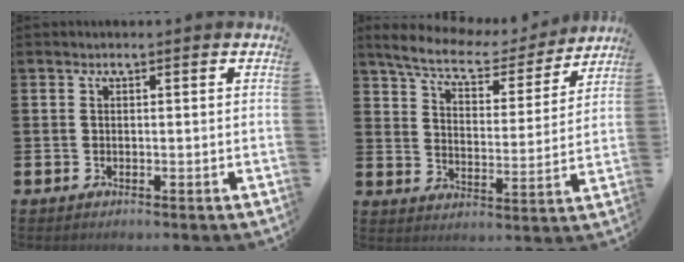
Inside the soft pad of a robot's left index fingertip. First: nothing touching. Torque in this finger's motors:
{"motor_torque": [1.08, -1.06, 0.09, 0.08]}